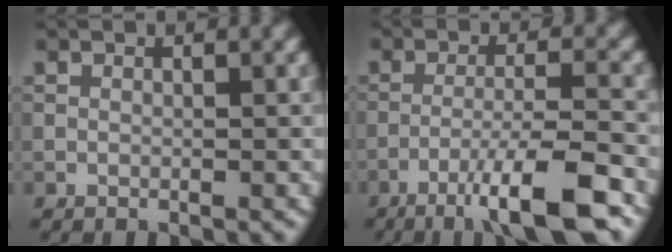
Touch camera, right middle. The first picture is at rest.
{"total": 7.9, "force": [-4.7, 1.0, 6.3], "torque": [-0.098, 0.007, -0.081]}